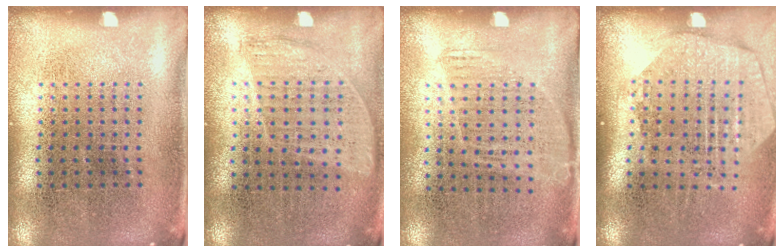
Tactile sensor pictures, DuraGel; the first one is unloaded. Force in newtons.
{"total": 0.9, "press": 0.8, "slide": 0.4}
{"total": 1.1, "press": 0.9, "slide": 0.7}
{"total": 1.9, "press": 1.7, "slide": 0.9}